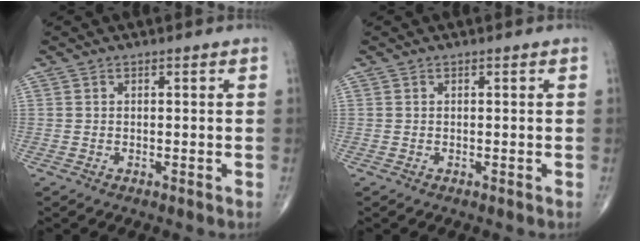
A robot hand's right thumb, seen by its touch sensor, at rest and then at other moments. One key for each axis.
{"total": 0.0}